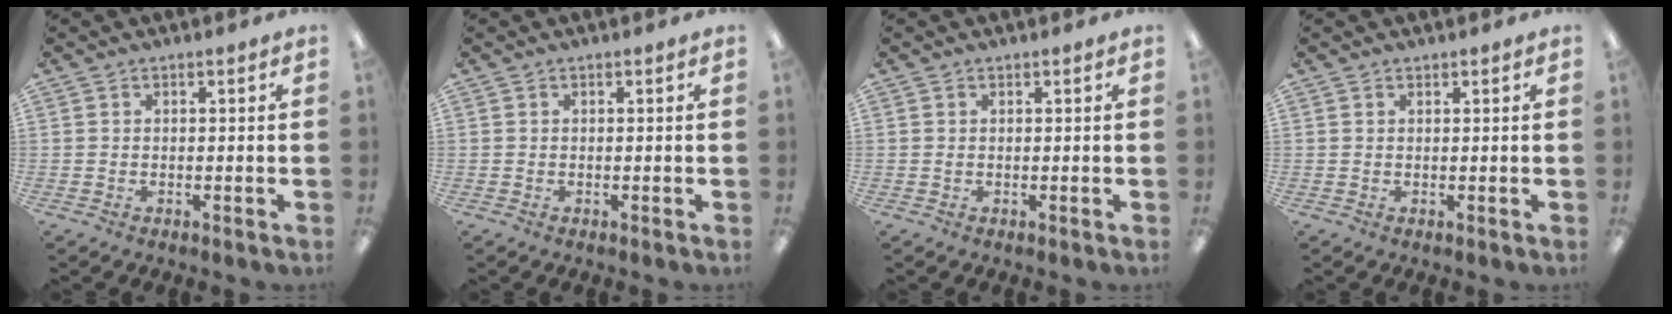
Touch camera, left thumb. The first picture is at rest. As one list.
[{"total": 0.0}, {"total": 0.0}, {"total": 0.6, "force": [0.5, 0.2, 0.0], "torque": [-0.002, 0.001, 0.010]}]